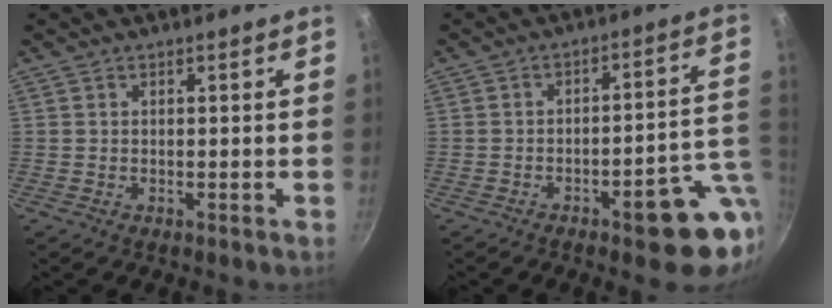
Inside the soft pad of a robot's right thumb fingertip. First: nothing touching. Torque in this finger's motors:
{"motor_torque": [1.86, 1.13, 1.24, -0.87, 0.13]}